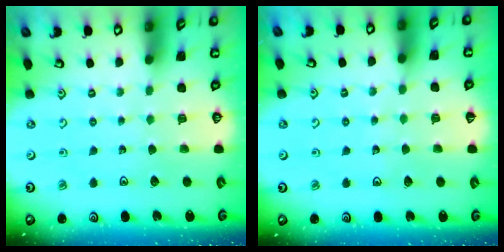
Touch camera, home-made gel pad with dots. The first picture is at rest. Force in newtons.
{"total": 3.1, "press": 3.1, "slide": 0.3}